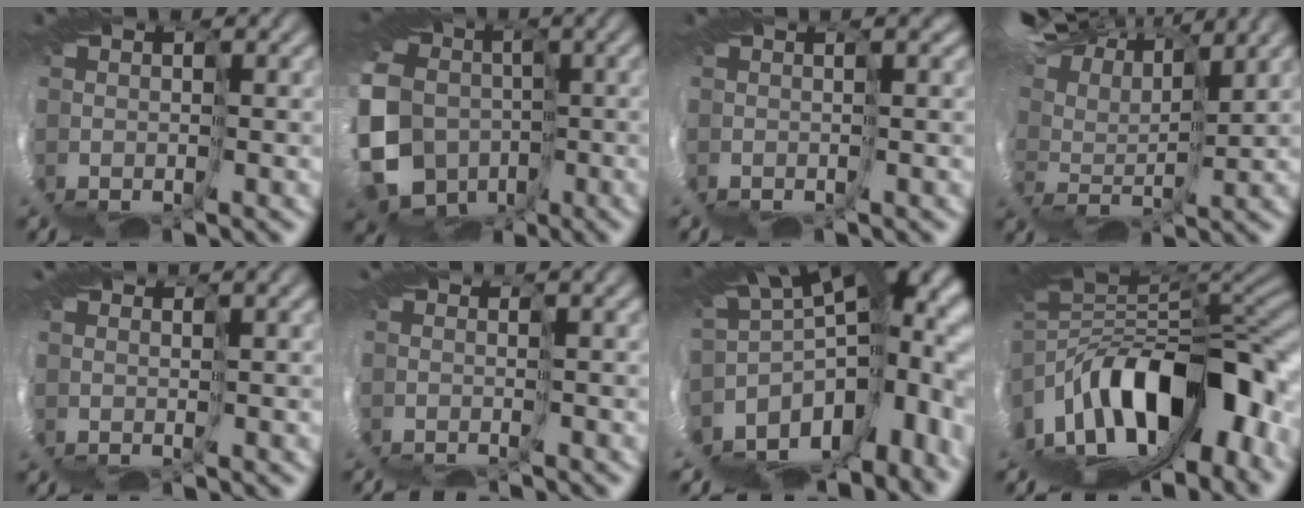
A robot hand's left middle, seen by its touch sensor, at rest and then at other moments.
{"total": 9.5, "force": [-3.5, 8.8, 1.2], "torque": [-0.104, -0.059, -0.069]}
{"total": 3.2, "force": [-0.7, -2.4, -1.9], "torque": [0.034, -0.008, 0.002]}
{"total": 11.5, "force": [11.5, -0.8, 0.5], "torque": [-0.069, 0.048, 0.189]}
{"total": 2.8, "force": [0.4, -2.3, -1.5], "torque": [0.029, 0.001, 0.012]}
{"total": 4.7, "force": [-3.4, -2.8, -1.8], "torque": [0.018, -0.012, -0.023]}
{"total": 9.0, "force": [-5.7, 3.6, 5.9], "torque": [-0.081, 0.004, -0.053]}
{"total": 8.1, "force": [-0.9, 2.9, 7.5], "torque": [-0.126, 0.023, -0.018]}